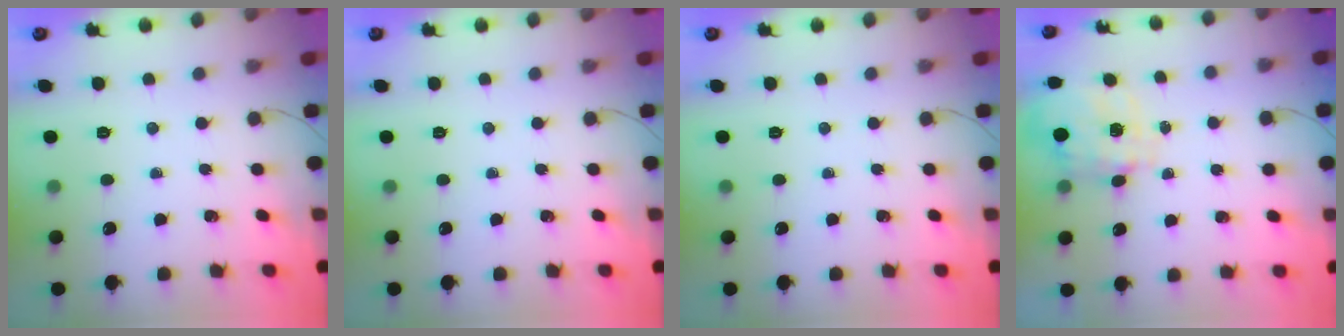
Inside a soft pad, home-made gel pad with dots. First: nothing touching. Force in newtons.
{"total": 0.0}
{"total": 0.0}
{"total": 3.5, "press": 3.3, "slide": 1.0}